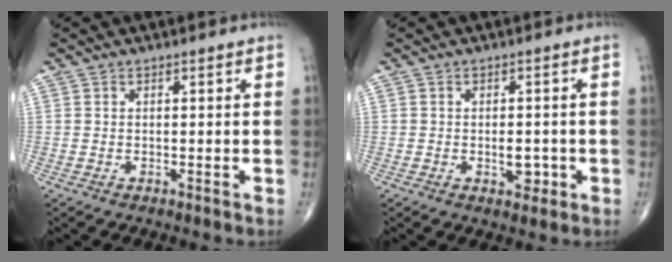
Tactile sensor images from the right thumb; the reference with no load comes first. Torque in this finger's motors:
{"motor_torque": [2.58, 2.43, 1.06, -1.19, 0.35]}